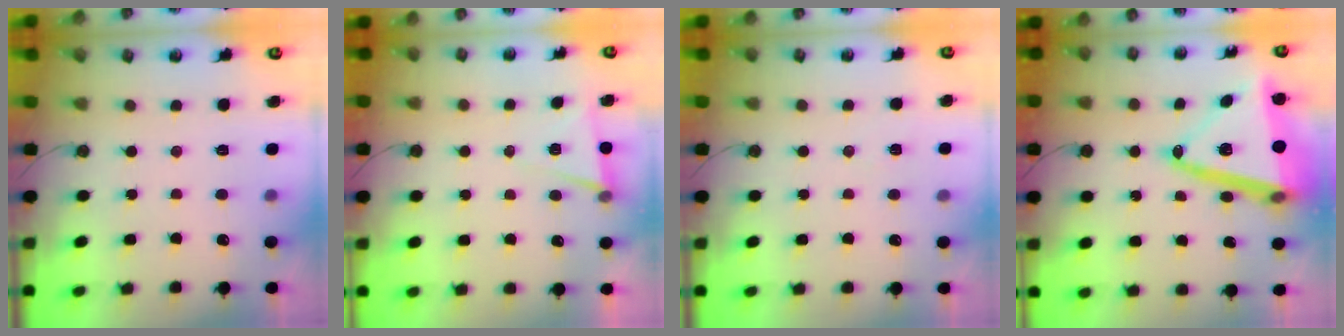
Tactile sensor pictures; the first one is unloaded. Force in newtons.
{"total": 5.3, "press": 3.6, "slide": 3.8}
{"total": 4.7, "press": 4.1, "slide": 2.2}
{"total": 21.0, "press": 20.8, "slide": 2.6}